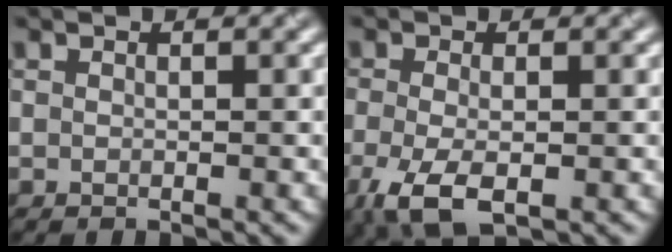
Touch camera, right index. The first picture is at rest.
{"total": 5.1, "force": [-2.1, 2.2, 4.1], "torque": [-0.096, -0.012, -0.041]}